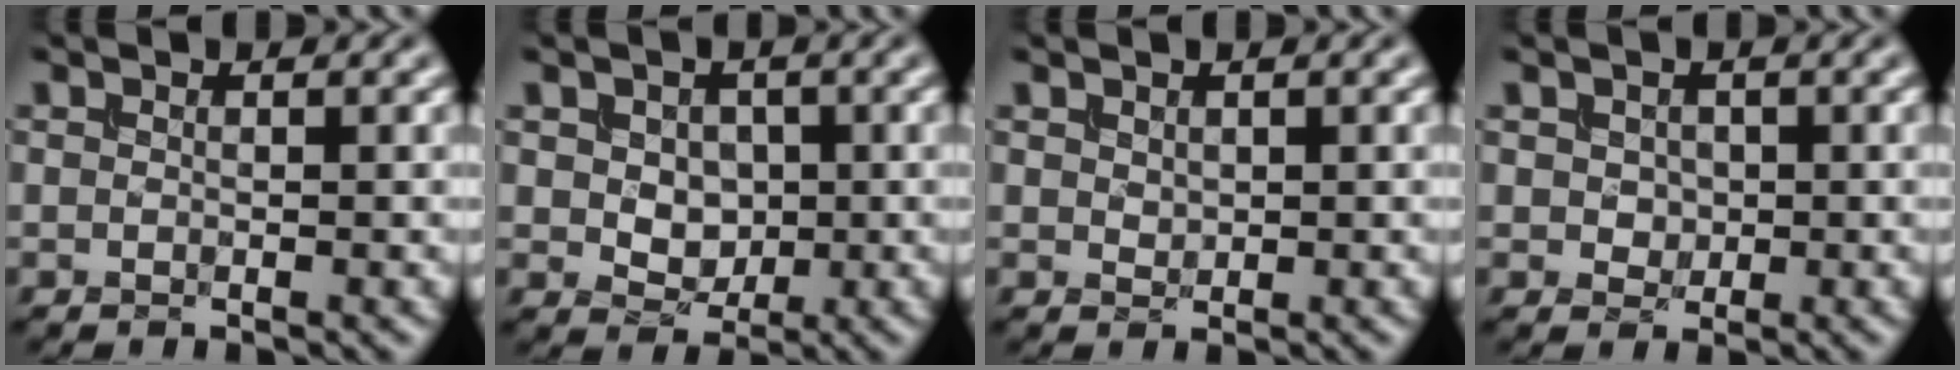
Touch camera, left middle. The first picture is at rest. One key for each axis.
{"total": 2.8, "fx": 0.1, "fy": 2.2, "fz": 1.7, "tx": -0.035, "ty": -0.001, "tz": -0.003}
{"total": 0.6, "fx": 0.3, "fy": 0.5, "fz": 0.3, "tx": -0.009, "ty": -0.002, "tz": 0.009}
{"total": 1.5, "fx": 0.2, "fy": 1.3, "fz": 0.7, "tx": -0.018, "ty": 0.002, "tz": 0.001}